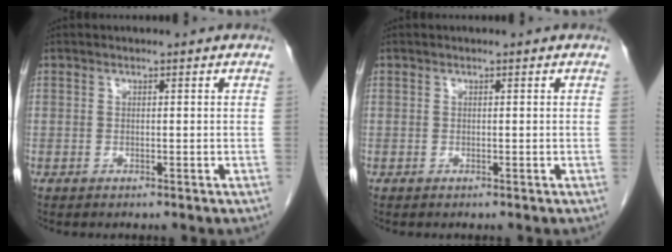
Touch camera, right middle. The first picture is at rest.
{"total": 0.0}